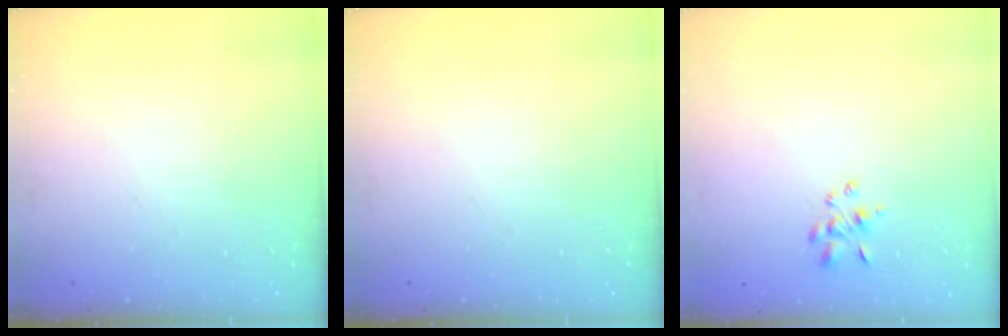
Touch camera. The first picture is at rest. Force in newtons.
{"total": 0.0}
{"total": 3.5, "press": 3.3, "slide": 1.1}